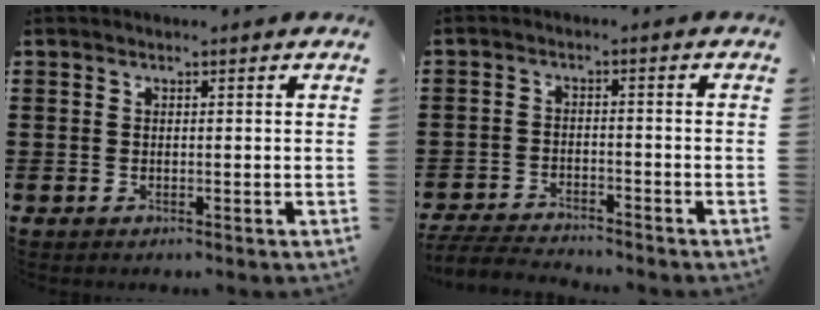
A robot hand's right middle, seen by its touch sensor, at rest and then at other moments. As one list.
[{"total": 4.3, "force": [-4.2, 0.5, 0.5], "torque": [-0.014, 0.001, -0.090]}]